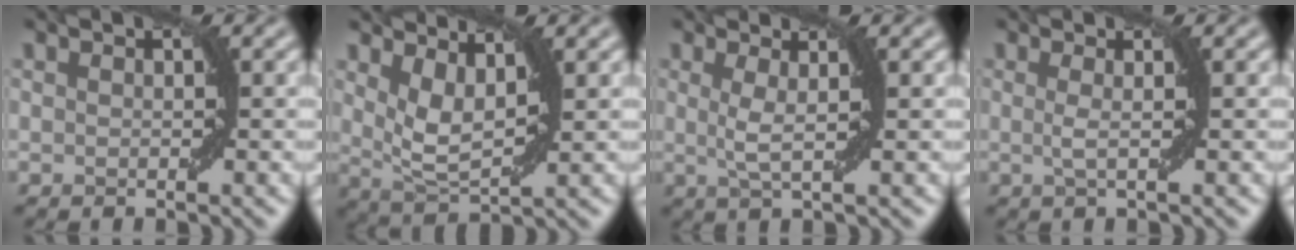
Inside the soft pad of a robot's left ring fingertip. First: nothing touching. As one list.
[{"total": 3.4, "force": [2.0, 1.1, 2.6], "torque": [-0.059, -0.009, 0.038]}, {"total": 2.0, "force": [0.4, 0.1, 2.0], "torque": [-0.040, -0.004, 0.007]}, {"total": 1.1, "force": [0.0, -0.2, 1.1], "torque": [-0.029, 0.000, -0.001]}]